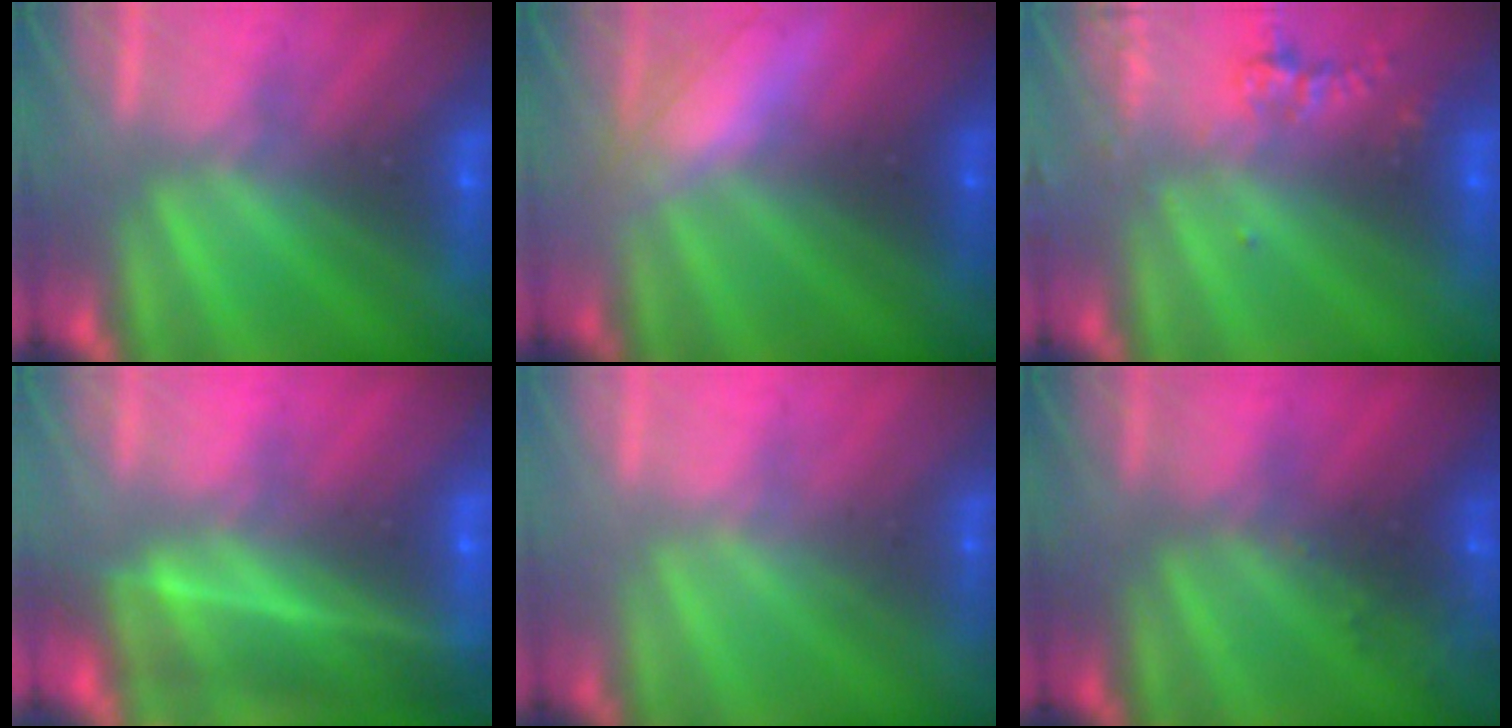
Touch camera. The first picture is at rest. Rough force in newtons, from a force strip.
{"total": 2.9}
{"total": 2.4}
{"total": 8.1}
{"total": 2.1}
{"total": 8.5}